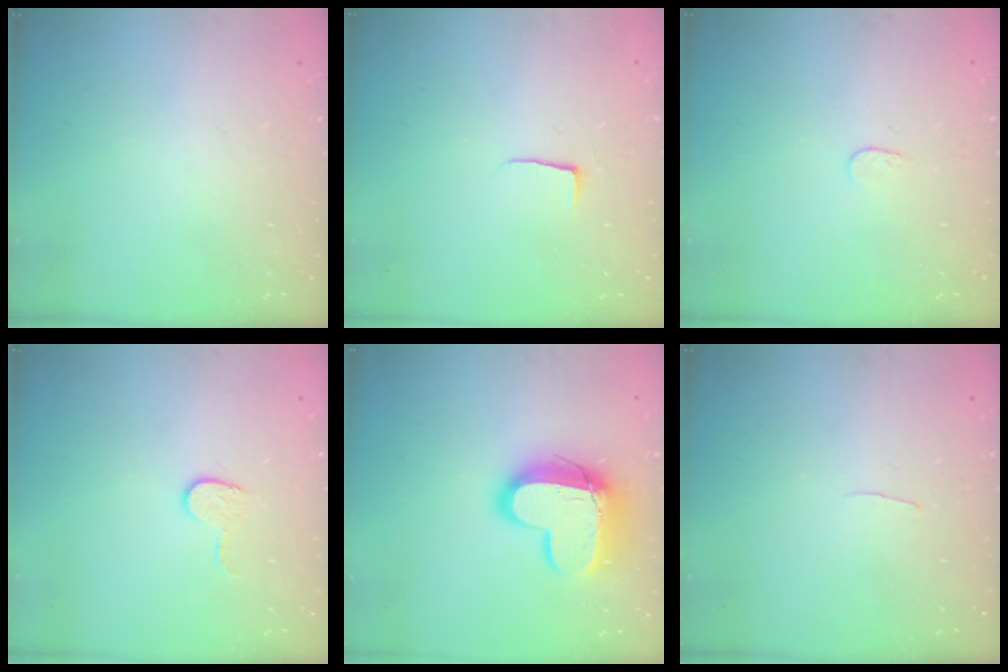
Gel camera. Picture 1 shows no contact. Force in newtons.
{"total": 3.9, "press": 3.9, "slide": 0.5}
{"total": 3.7, "press": 3.6, "slide": 0.3}
{"total": 4.4, "press": 4.4, "slide": 0.4}
{"total": 15.2, "press": 15.2, "slide": 1.3}
{"total": 2.0, "press": 2.0, "slide": 0.2}